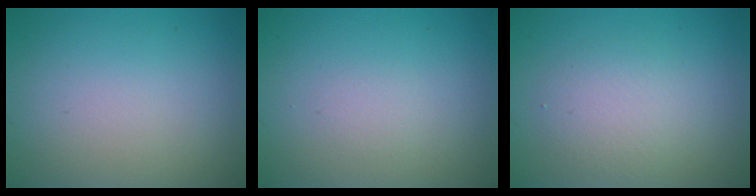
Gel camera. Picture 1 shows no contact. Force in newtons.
{"total": 0.8, "press": 0.8, "slide": 0.1}
{"total": 2.8, "press": 2.8, "slide": 0.1}